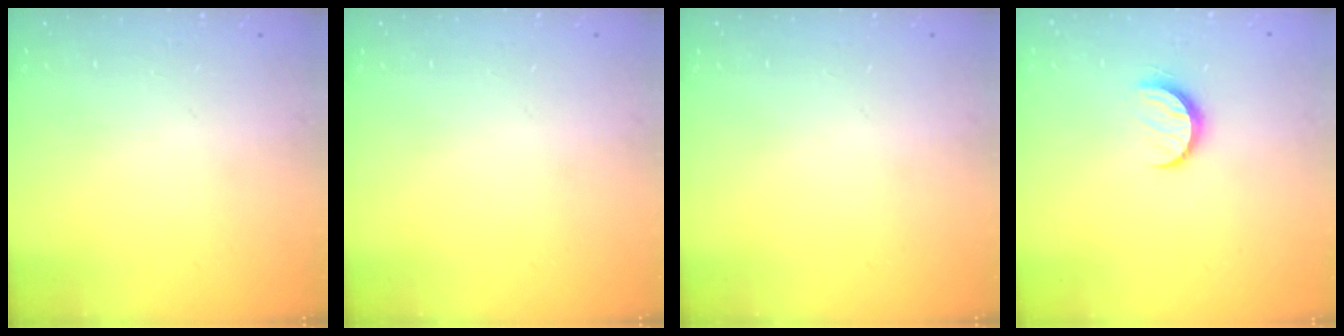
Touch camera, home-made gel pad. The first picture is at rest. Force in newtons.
{"total": 0.0}
{"total": 0.0}
{"total": 7.3, "press": 7.2, "slide": 0.7}